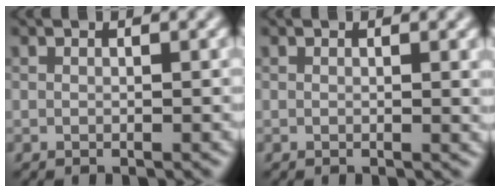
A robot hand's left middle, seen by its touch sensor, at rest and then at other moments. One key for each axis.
{"total": 0.7, "fx": 0.3, "fy": 0.2, "fz": 0.6, "tx": -0.005, "ty": -0.001, "tz": 0.003}